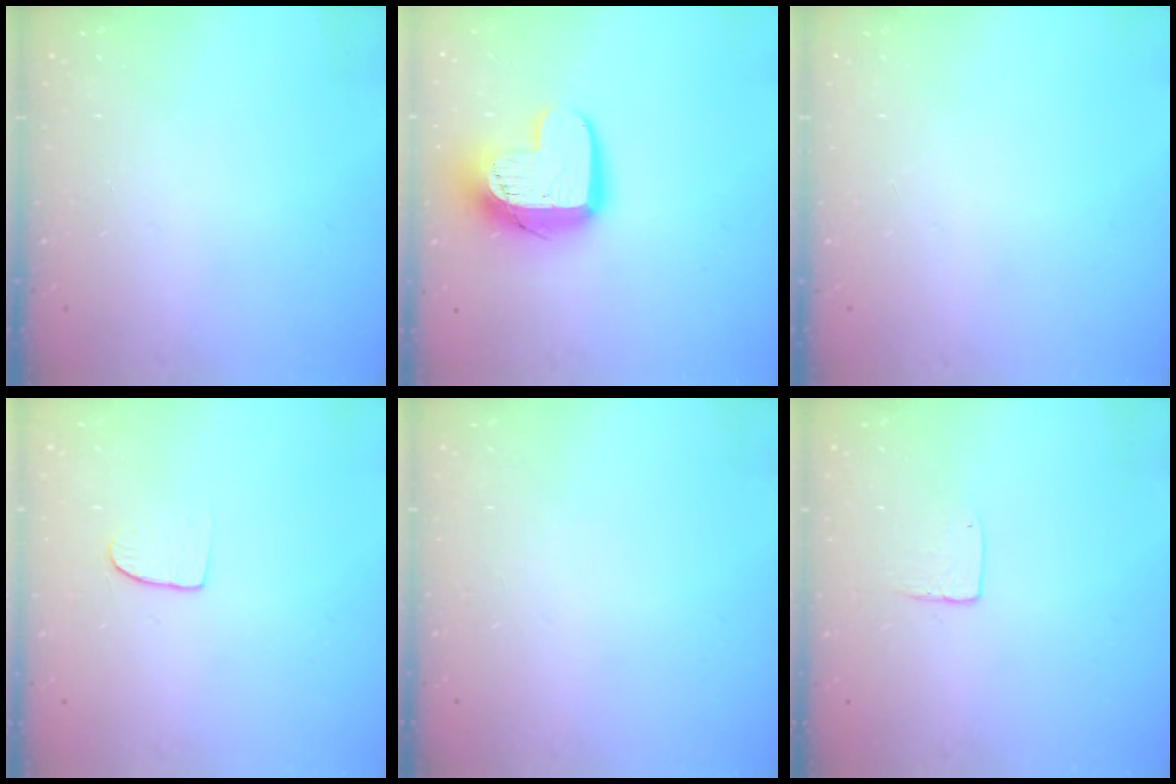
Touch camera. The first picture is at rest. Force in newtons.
{"total": 13.9, "press": 13.9, "slide": 1.0}
{"total": 0.0}
{"total": 6.4, "press": 6.3, "slide": 0.4}
{"total": 0.5, "press": 0.5, "slide": 0.1}
{"total": 4.3, "press": 4.3, "slide": 0.4}